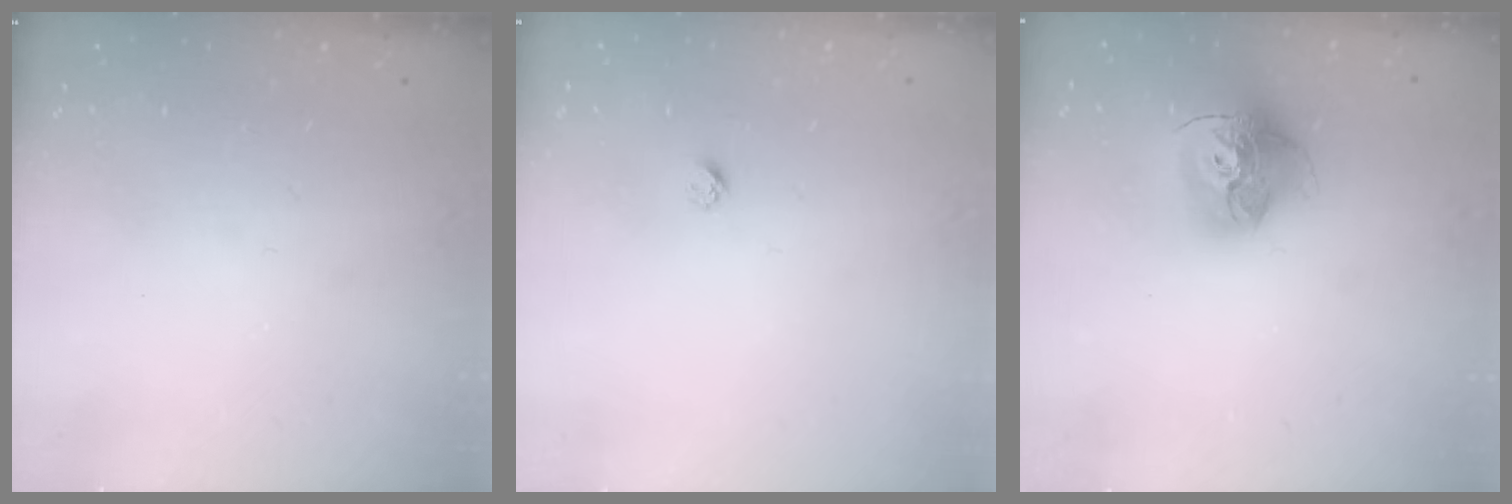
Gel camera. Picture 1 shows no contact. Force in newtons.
{"total": 2.3, "press": 2.3, "slide": 0.2}
{"total": 16.9, "press": 16.8, "slide": 1.7}